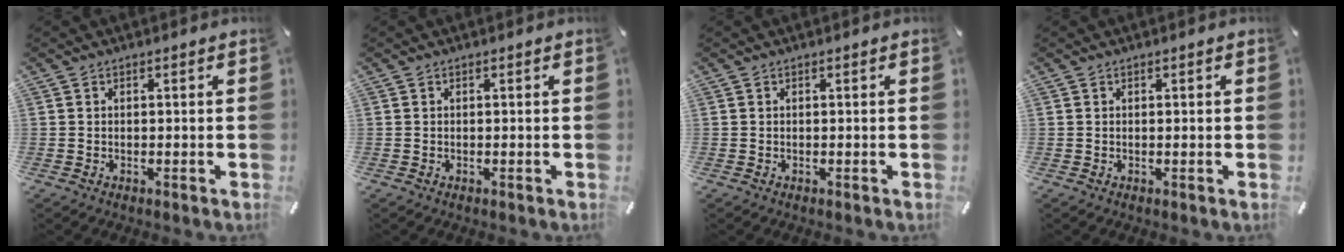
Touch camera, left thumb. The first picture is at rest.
{"total": 0.0}
{"total": 0.0}
{"total": 0.8, "force": [0.0, 0.0, 0.8], "torque": [-0.012, -0.003, 0.000]}